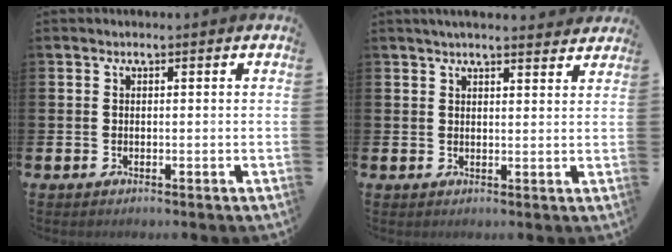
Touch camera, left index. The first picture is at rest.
{"total": 3.2, "force": [3.1, 0.1, 0.7], "torque": [-0.015, -0.011, 0.056]}